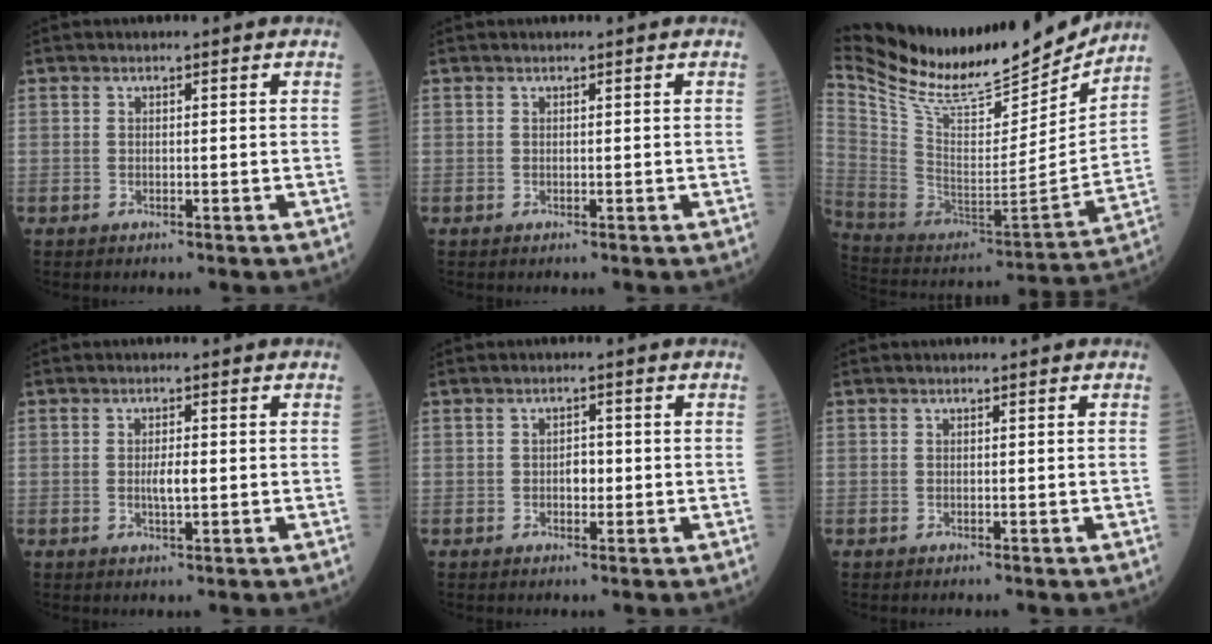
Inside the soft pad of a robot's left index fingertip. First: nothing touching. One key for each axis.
{"total": 0.0}
{"total": 29.8, "fx": 26.0, "fy": 6.2, "fz": 13.1, "tx": -0.259, "ty": -0.040, "tz": 0.410}
{"total": 2.2, "fx": 0.0, "fy": 0.4, "fz": 2.2, "tx": -0.044, "ty": -0.002, "tz": 0.001}
{"total": 1.8, "fx": -0.2, "fy": 1.1, "fz": 1.4, "tx": -0.020, "ty": 0.003, "tz": -0.003}
{"total": 0.0}